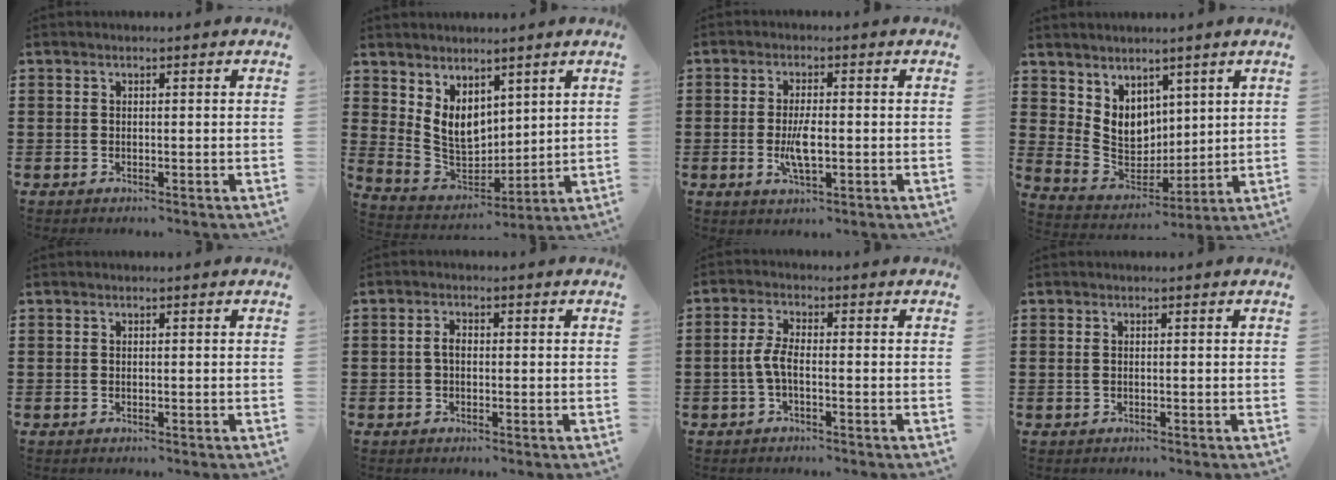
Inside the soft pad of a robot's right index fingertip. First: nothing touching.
{"total": 6.9, "force": [3.4, 4.9, 3.4], "torque": [-0.102, -0.013, 0.065]}
{"total": 4.9, "force": [-0.8, 1.6, 4.6], "torque": [-0.099, -0.006, -0.019]}
{"total": 6.9, "force": [3.7, 5.5, 1.9], "torque": [-0.059, -0.020, 0.076]}
{"total": 0.0}
{"total": 1.9, "force": [-0.2, 1.0, 1.6], "torque": [-0.038, 0.001, -0.007]}
{"total": 3.5, "force": [-1.0, 1.1, 3.2], "torque": [-0.088, -0.005, -0.027]}
{"total": 0.6, "force": [0.1, 0.3, 0.5], "torque": [-0.012, 0.002, 0.001]}